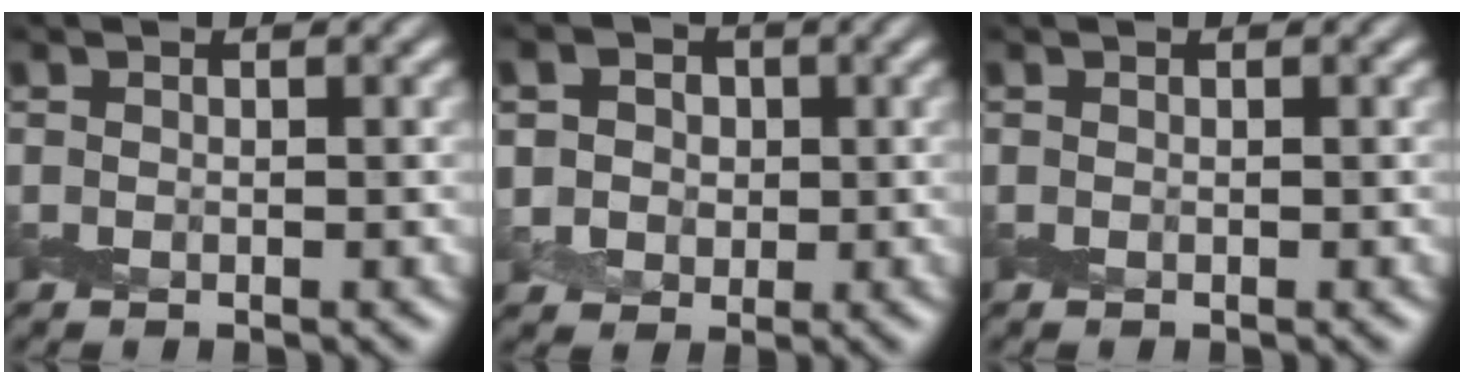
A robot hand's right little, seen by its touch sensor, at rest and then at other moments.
{"total": 4.9, "force": [1.3, 4.1, 2.1], "torque": [-0.036, 0.015, 0.007]}
{"total": 0.0}